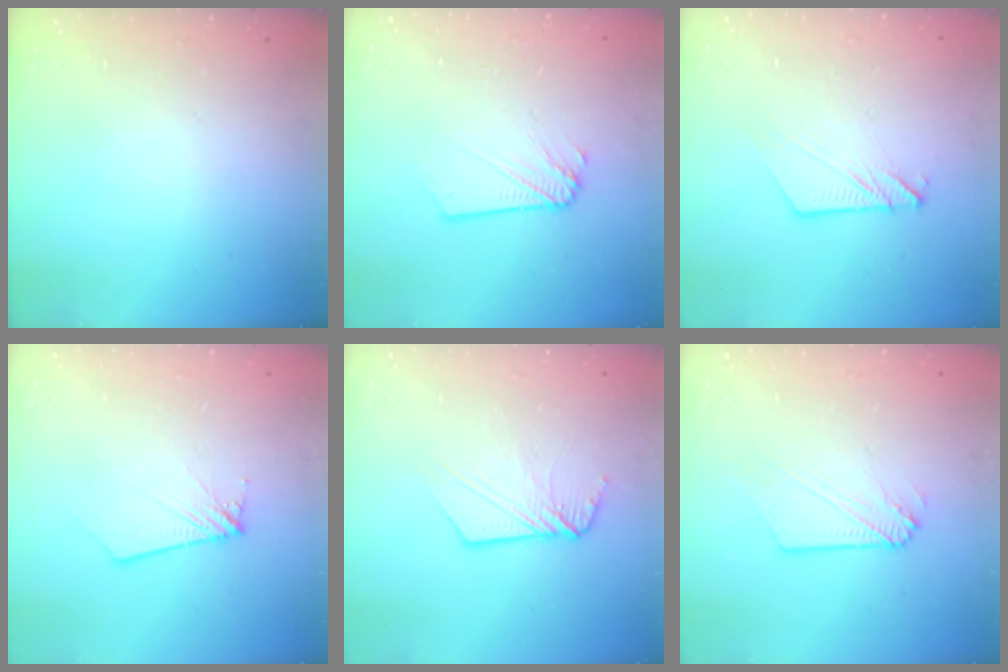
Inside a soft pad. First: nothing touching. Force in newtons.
{"total": 2.1, "press": 2.1, "slide": 0.3}
{"total": 7.9, "press": 7.8, "slide": 0.4}
{"total": 2.7, "press": 2.7, "slide": 0.2}
{"total": 8.3, "press": 8.3, "slide": 0.3}
{"total": 4.4, "press": 4.4, "slide": 0.5}